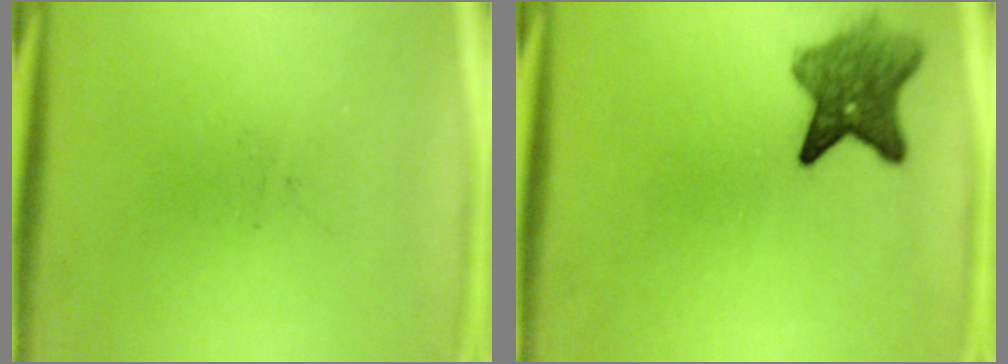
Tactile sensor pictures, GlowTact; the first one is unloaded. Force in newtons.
{"total": 6.3}